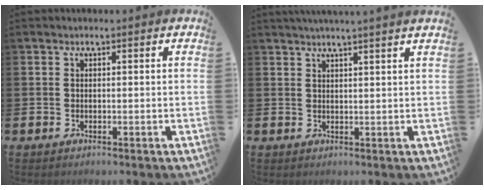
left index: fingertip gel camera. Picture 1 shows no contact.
{"total": 2.2, "force": [2.1, -0.8, 0.3], "torque": [-0.010, -0.010, 0.040]}